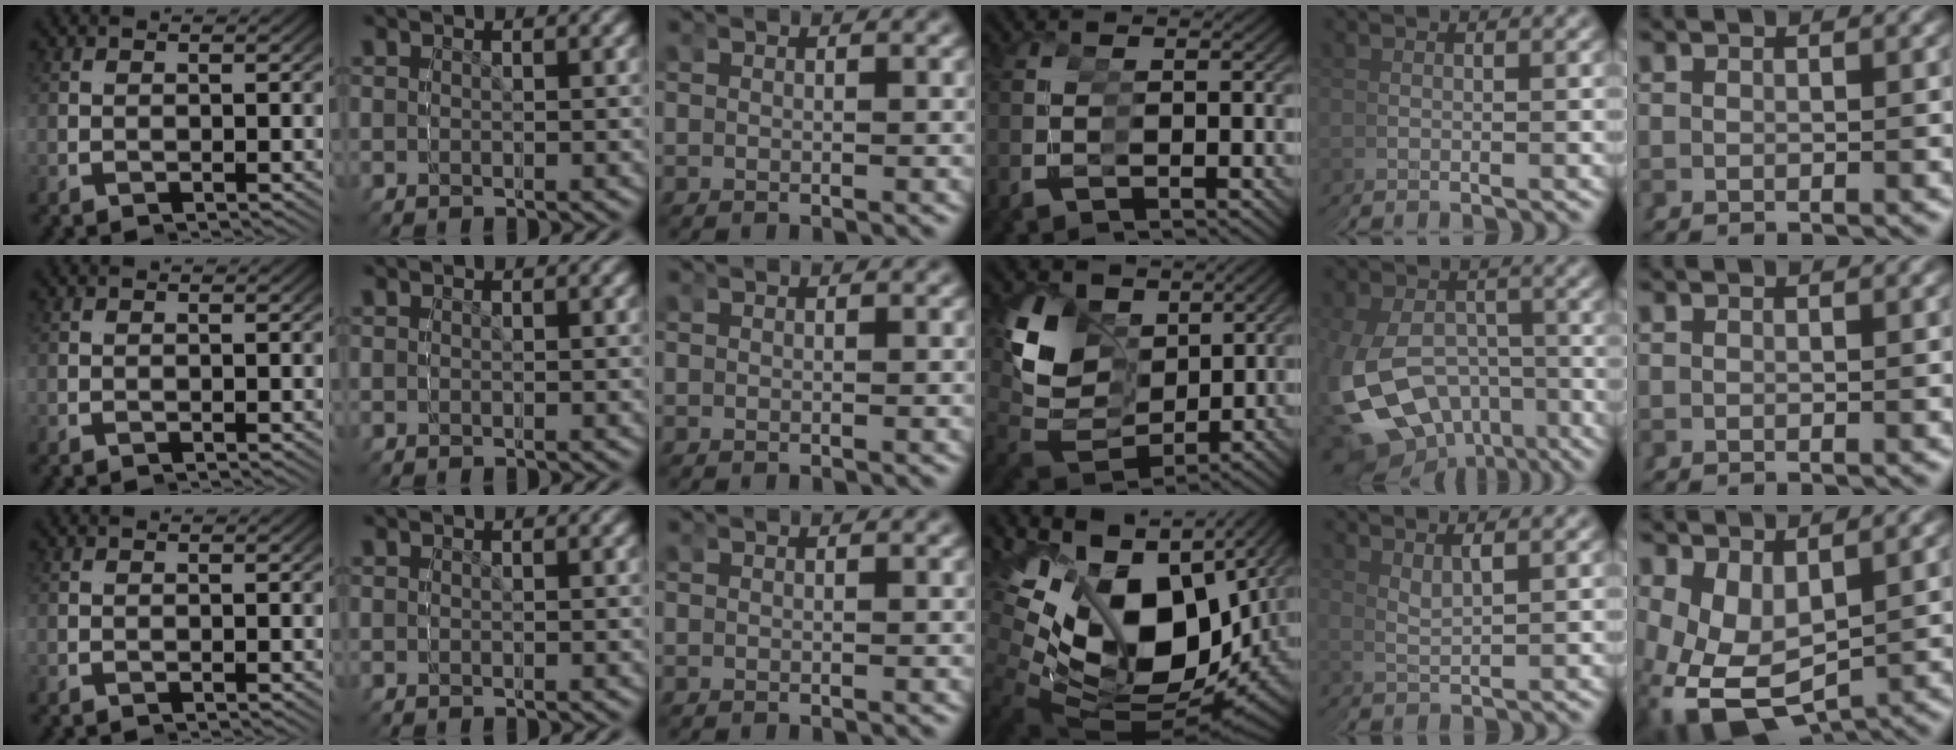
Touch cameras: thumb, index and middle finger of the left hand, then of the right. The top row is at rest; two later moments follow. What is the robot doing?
{"motion": "grasp_and_lifting", "object": "glasses"}